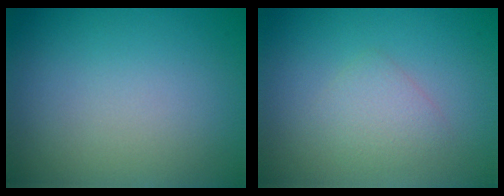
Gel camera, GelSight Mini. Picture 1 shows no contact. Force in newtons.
{"total": 1.8, "press": 1.8, "slide": 0.0}